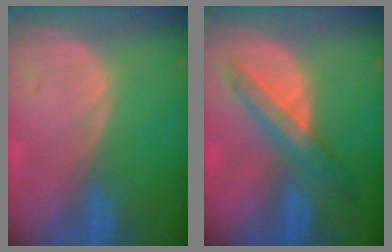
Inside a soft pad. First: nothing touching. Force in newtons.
{"total": 6.9, "press": 6.3, "slide": 2.9}